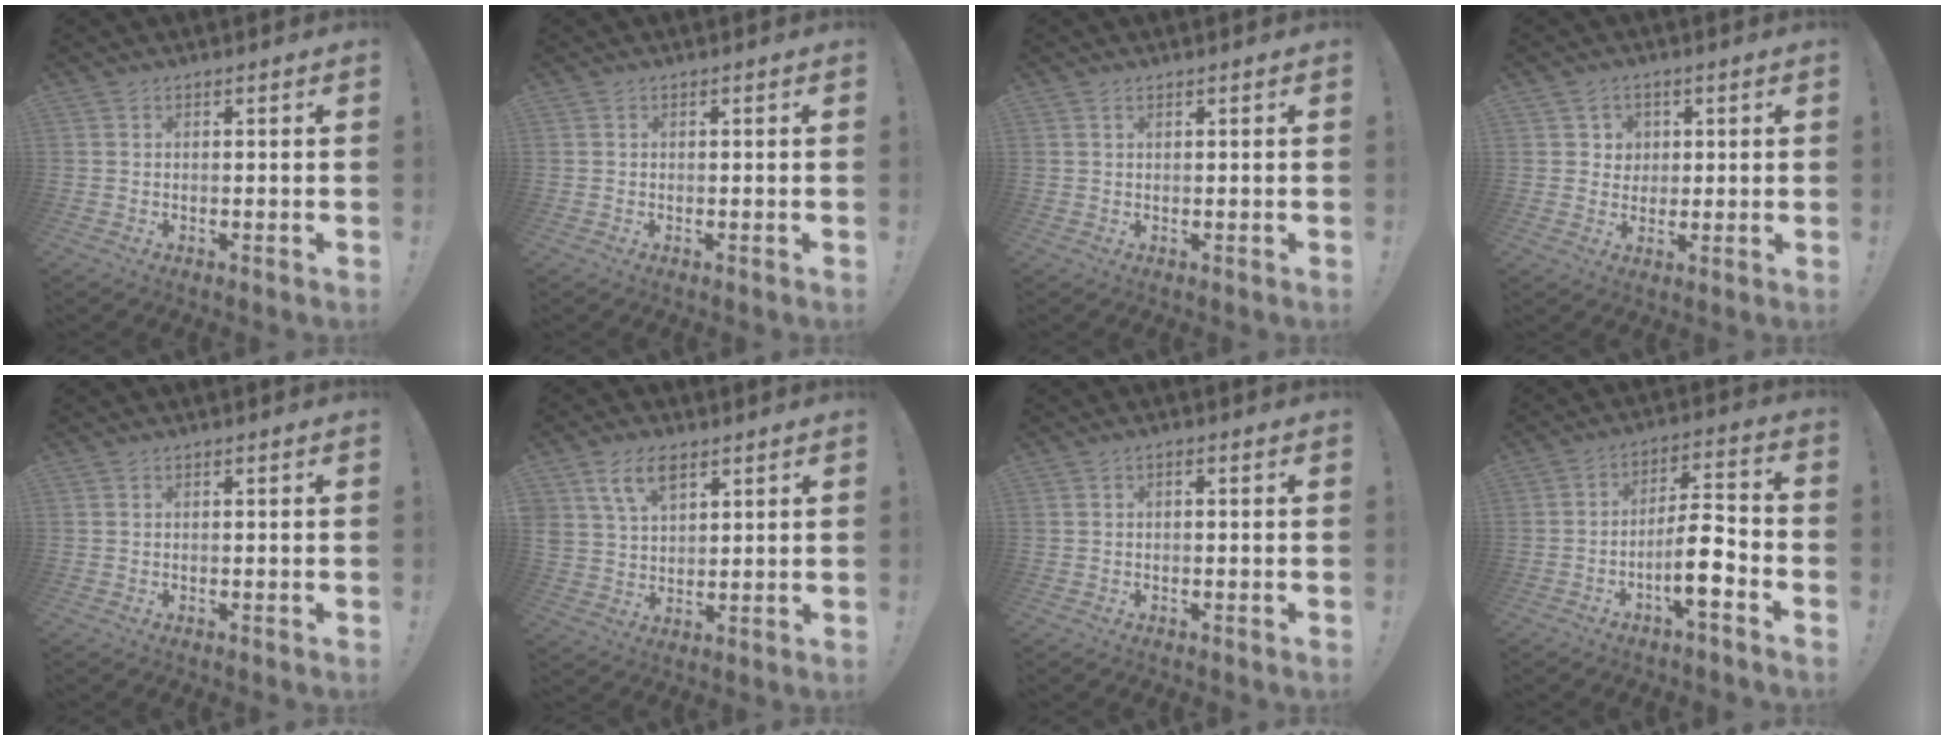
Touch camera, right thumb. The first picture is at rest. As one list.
[{"total": 0.0}, {"total": 0.7, "force": [0.4, 0.2, 0.5], "torque": [-0.018, 0.005, 0.008]}, {"total": 4.2, "force": [1.3, 3.9, 0.7], "torque": [-0.013, -0.006, 0.023]}, {"total": 0.0}, {"total": 8.9, "force": [5.3, 5.2, 5.0], "torque": [-0.095, -0.009, 0.102]}, {"total": 1.1, "force": [-0.8, 0.3, 0.7], "torque": [-0.019, 0.006, -0.013]}, {"total": 11.2, "force": [-5.1, 3.0, 9.5], "torque": [-0.162, 0.022, -0.091]}]